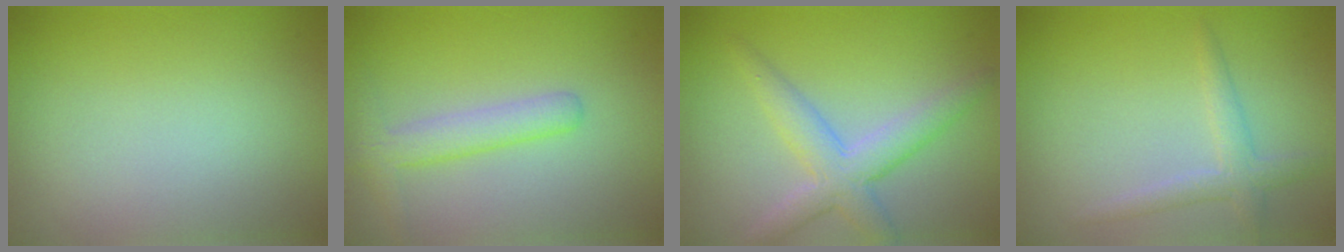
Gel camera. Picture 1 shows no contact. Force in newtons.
{"total": 2.7, "press": 2.7, "slide": 0.1}
{"total": 4.2, "press": 4.2, "slide": 0.2}
{"total": 2.1, "press": 2.1, "slide": 0.1}